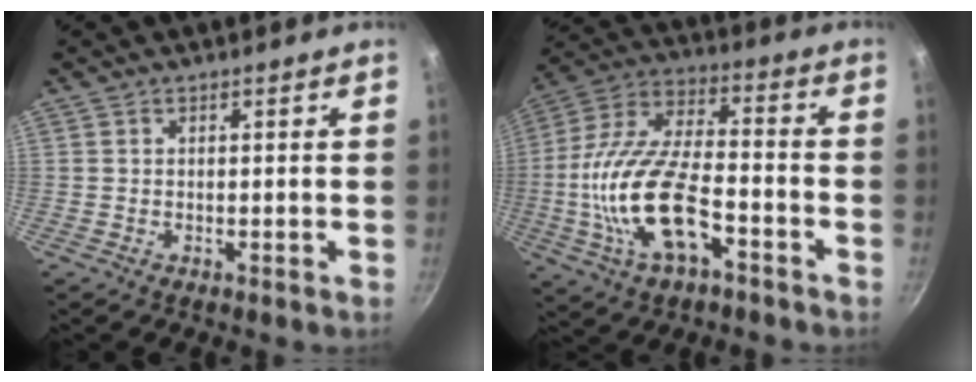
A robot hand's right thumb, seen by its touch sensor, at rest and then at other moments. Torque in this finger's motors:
{"motor_torque": [0.21, 1.07, 1.94, -0.83, 0.75]}